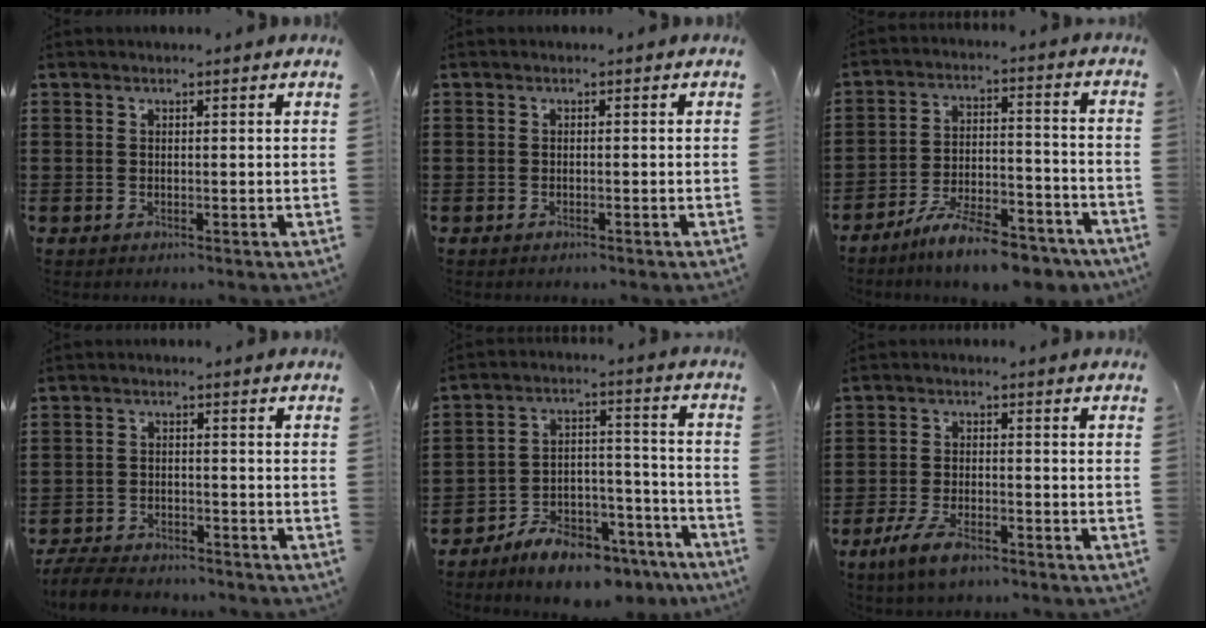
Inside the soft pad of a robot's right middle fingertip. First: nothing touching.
{"total": 0.6, "force": [-0.5, 0.1, 0.2], "torque": [-0.006, -0.003, -0.010]}
{"total": 10.5, "force": [-9.1, 1.4, 4.9], "torque": [-0.081, 0.026, -0.171]}
{"total": 5.0, "force": [-4.8, 0.9, 0.9], "torque": [-0.025, 0.003, -0.097]}
{"total": 9.1, "force": [-8.4, 2.4, 2.7], "torque": [-0.036, 0.038, -0.156]}
{"total": 5.5, "force": [-3.7, 2.0, 3.5], "torque": [-0.078, 0.002, -0.069]}